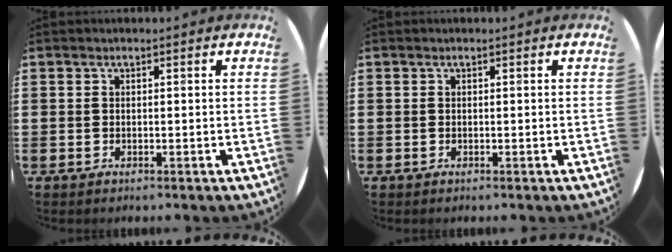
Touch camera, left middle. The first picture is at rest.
{"total": 0.0}